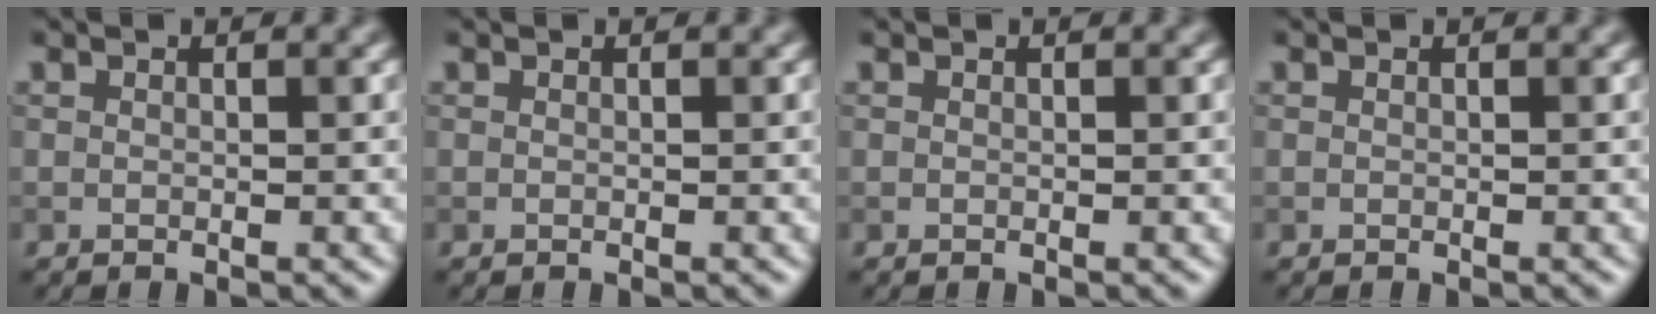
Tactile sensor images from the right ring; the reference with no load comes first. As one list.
[{"total": 0.0}, {"total": 0.0}, {"total": 0.0}]